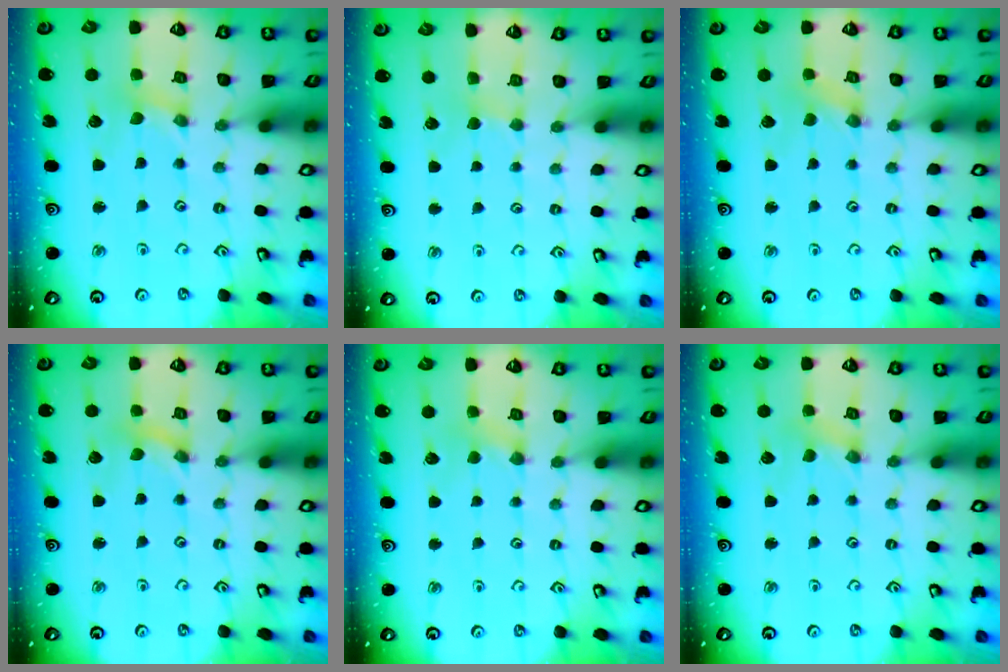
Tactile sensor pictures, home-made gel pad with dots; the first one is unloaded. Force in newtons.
{"total": 1.9, "press": 1.9, "slide": 0.3}
{"total": 0.0}
{"total": 0.0}
{"total": 1.6, "press": 1.6, "slide": 0.4}
{"total": 2.5, "press": 2.4, "slide": 0.6}